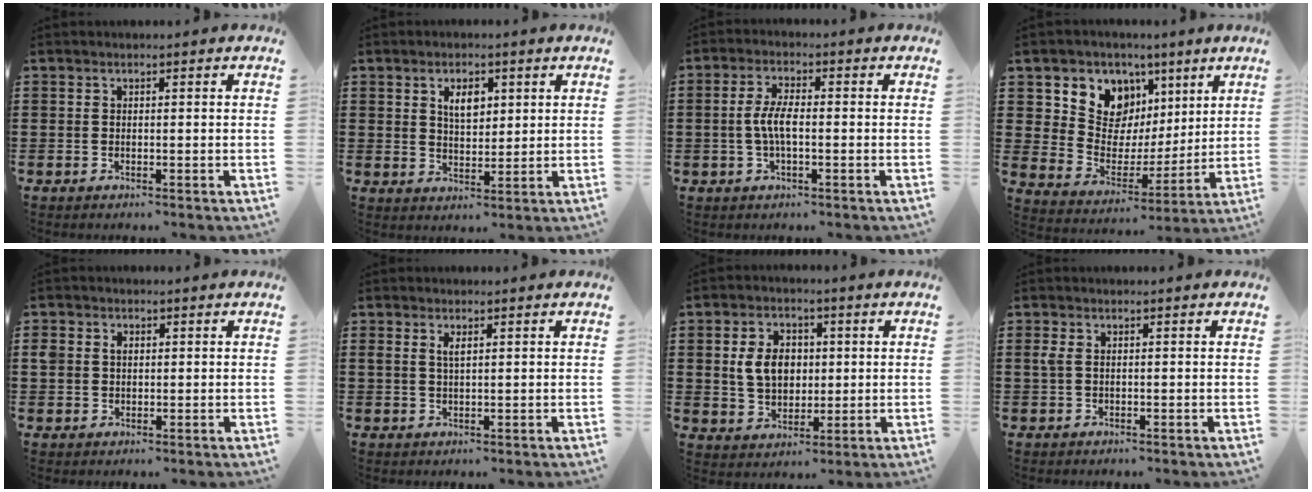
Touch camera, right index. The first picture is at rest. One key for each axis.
{"total": 4.2, "fx": 1.8, "fy": 2.4, "fz": 2.9, "tx": -0.051, "ty": 0.004, "tz": 0.027}
{"total": 4.4, "fx": -0.6, "fy": 1.5, "fz": 4.1, "tx": -0.096, "ty": -0.002, "tz": -0.019}
{"total": 9.2, "fx": 5.0, "fy": 7.2, "fz": 2.8, "tx": -0.092, "ty": -0.036, "tz": 0.093}
{"total": 1.9, "fx": 0.5, "fy": 1.6, "fz": 0.9, "tx": -0.023, "ty": 0.010, "tz": 0.009}
{"total": 1.8, "fx": 0.8, "fy": 0.7, "fz": 1.5, "tx": -0.031, "ty": 0.003, "tz": 0.012}
{"total": 6.8, "fx": 0.8, "fy": 5.0, "fz": 4.5, "tx": -0.106, "ty": 0.008, "tz": 0.007}
{"total": 1.6, "fx": 0.1, "fy": 0.8, "fz": 1.4, "tx": -0.045, "ty": -0.001, "tz": -0.004}